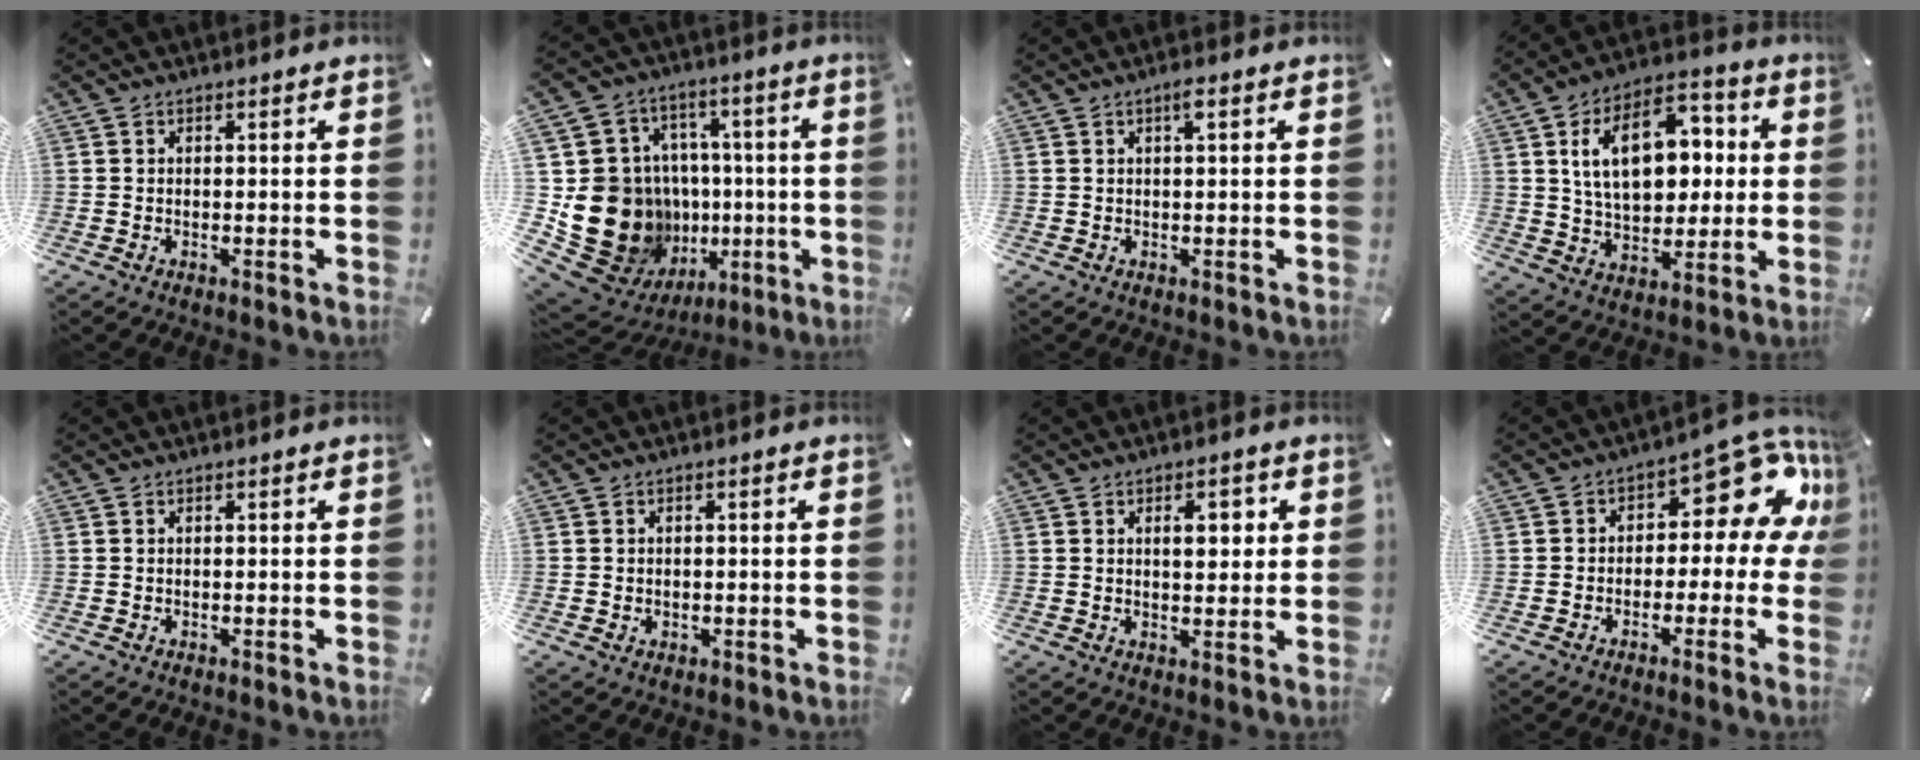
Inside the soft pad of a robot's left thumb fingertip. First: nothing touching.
{"total": 24.2, "force": [-3.9, 20.7, 11.8], "torque": [-0.198, -0.001, -0.004]}
{"total": 1.9, "force": [0.6, 0.3, 1.7], "torque": [-0.036, 0.003, 0.010]}
{"total": 17.7, "force": [3.6, 11.8, 12.6], "torque": [-0.210, 0.009, 0.065]}
{"total": 0.0}
{"total": 1.1, "force": [0.0, 1.1, 0.3], "torque": [-0.007, 0.006, -0.003]}
{"total": 5.3, "force": [1.5, 3.0, 4.2], "torque": [-0.049, -0.006, 0.013]}
{"total": 13.1, "force": [5.6, 7.0, 9.6], "torque": [-0.115, -0.041, 0.089]}